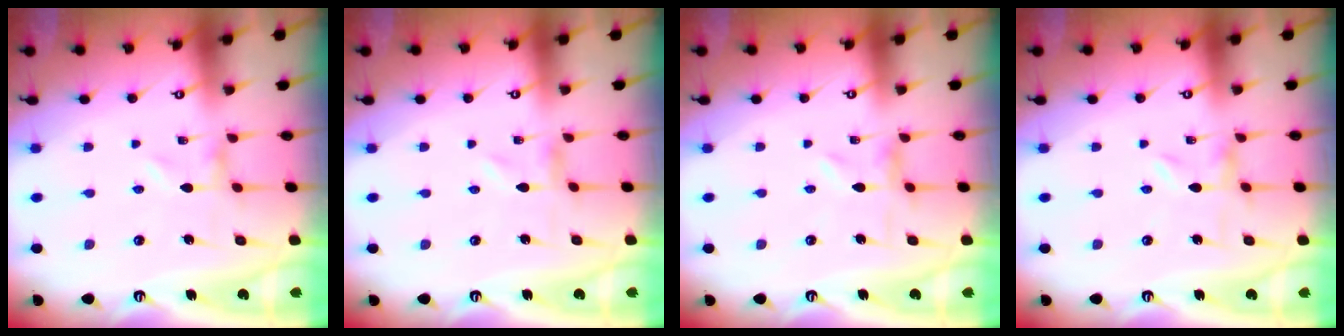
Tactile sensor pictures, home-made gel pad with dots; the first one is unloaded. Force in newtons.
{"total": 0.0}
{"total": 0.9, "press": 0.9, "slide": 0.3}
{"total": 0.0}